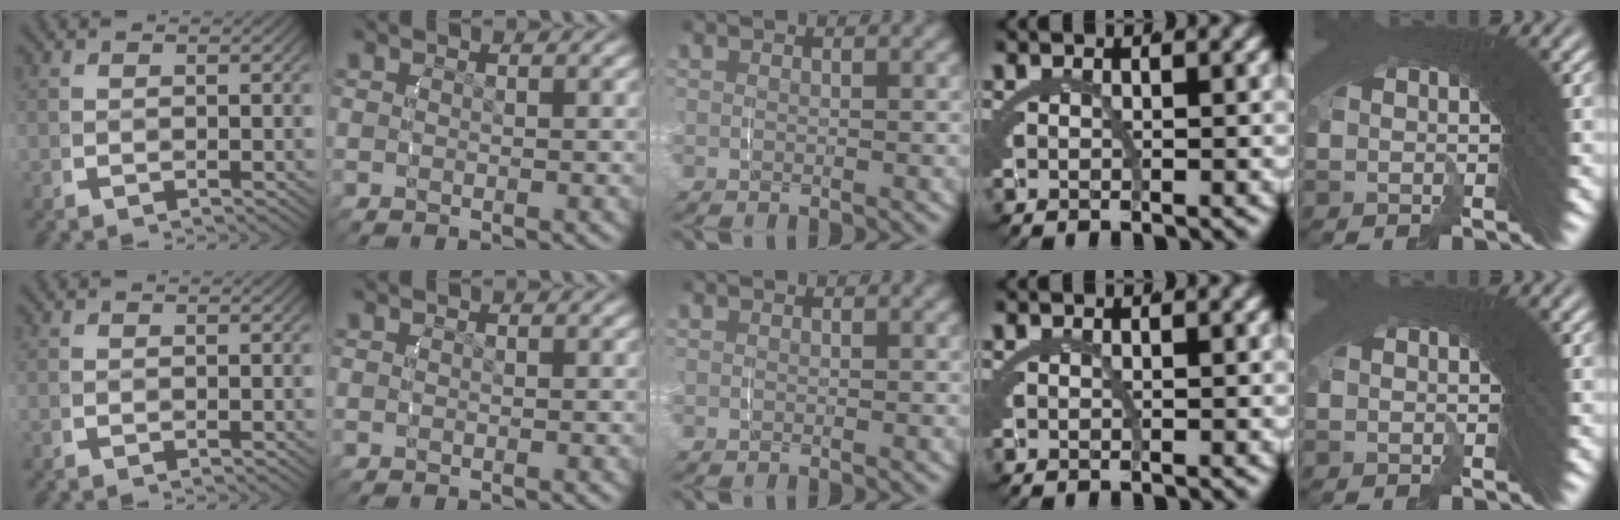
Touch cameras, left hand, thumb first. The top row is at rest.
{}